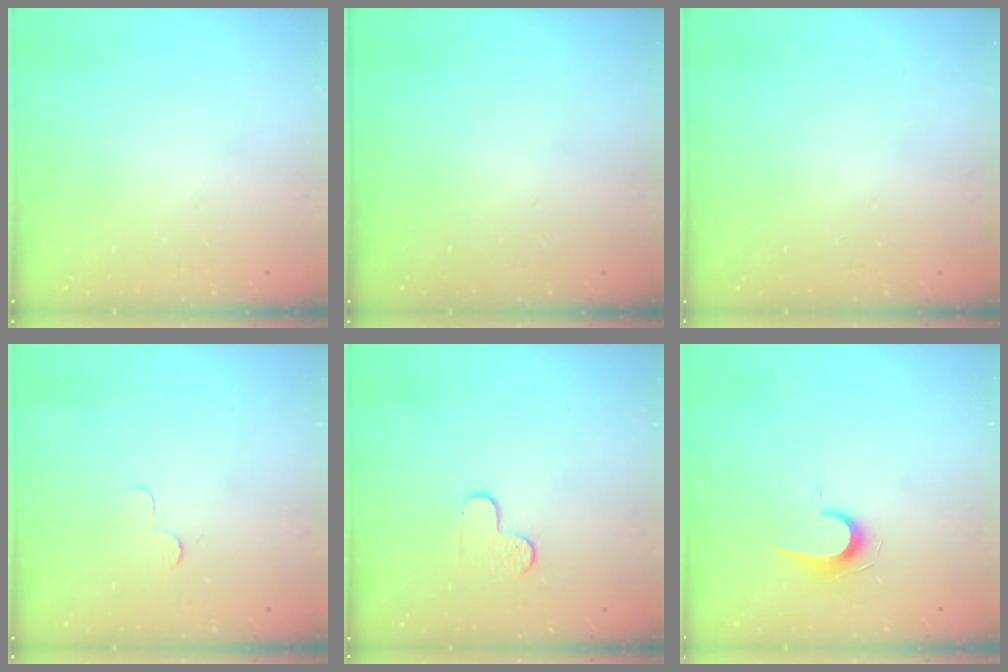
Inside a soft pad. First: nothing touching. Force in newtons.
{"total": 0.0}
{"total": 0.8, "press": 0.5, "slide": 0.6}
{"total": 3.7, "press": 3.7, "slide": 0.4}
{"total": 4.6, "press": 4.5, "slide": 0.5}
{"total": 7.1, "press": 7.0, "slide": 0.7}